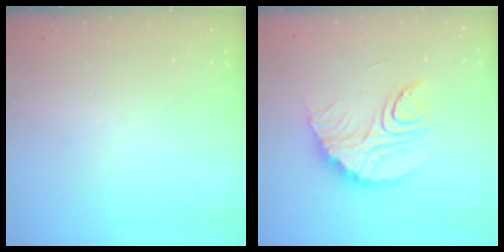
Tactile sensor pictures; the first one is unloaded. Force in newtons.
{"total": 14.6, "press": 14.6, "slide": 0.5}